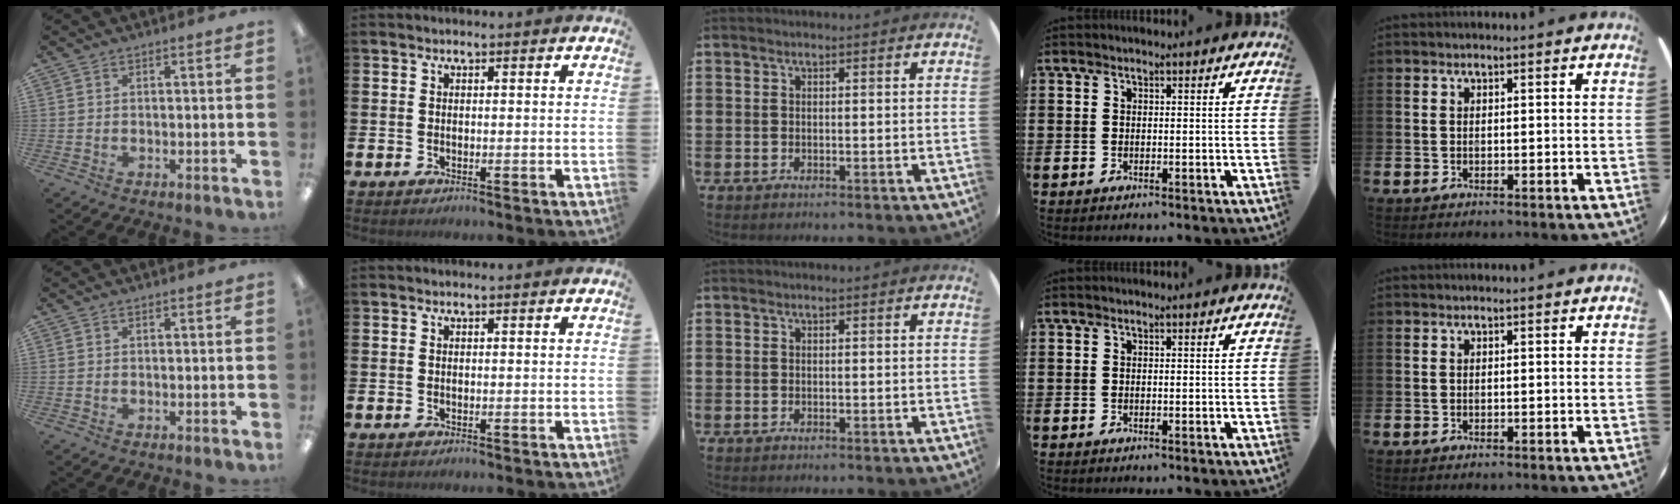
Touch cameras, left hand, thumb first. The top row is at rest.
{}